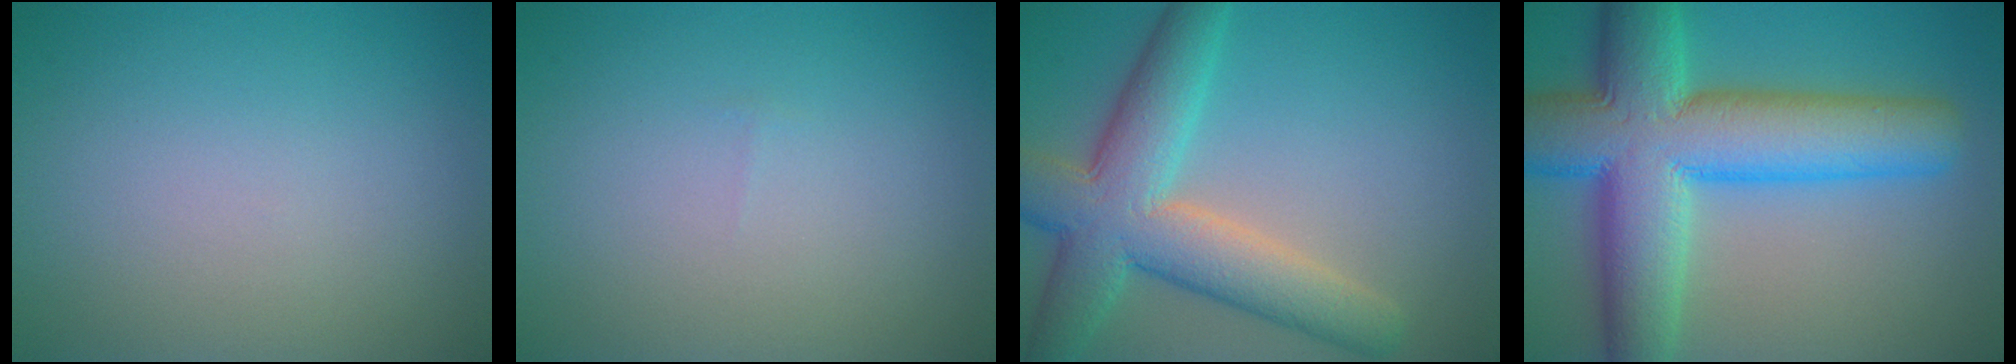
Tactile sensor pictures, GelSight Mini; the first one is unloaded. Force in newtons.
{"total": 0.0}
{"total": 8.6, "press": 8.5, "slide": 0.5}
{"total": 12.9, "press": 12.9, "slide": 0.4}